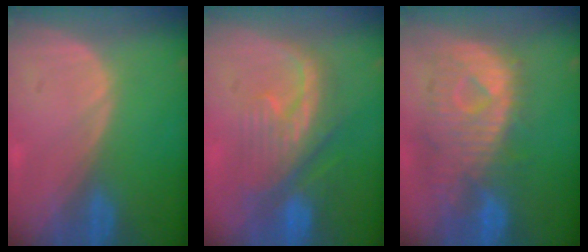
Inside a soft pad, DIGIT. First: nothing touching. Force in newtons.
{"total": 8.5, "press": 8.3, "slide": 1.5}
{"total": 11.1, "press": 9.8, "slide": 5.2}